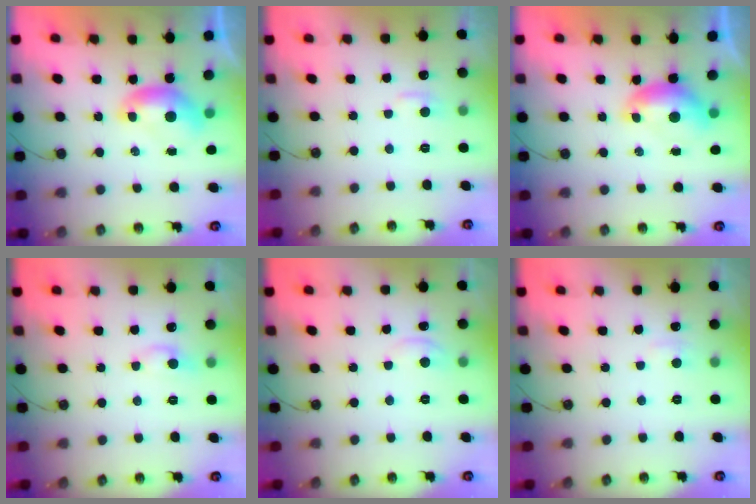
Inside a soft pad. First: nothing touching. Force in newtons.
{"total": 1.9, "press": 1.8, "slide": 0.6}
{"total": 0.6, "press": 0.4, "slide": 0.4}
{"total": 2.7, "press": 2.7, "slide": 0.6}
{"total": 1.6, "press": 1.5, "slide": 0.3}
{"total": 3.1, "press": 3.1, "slide": 0.4}